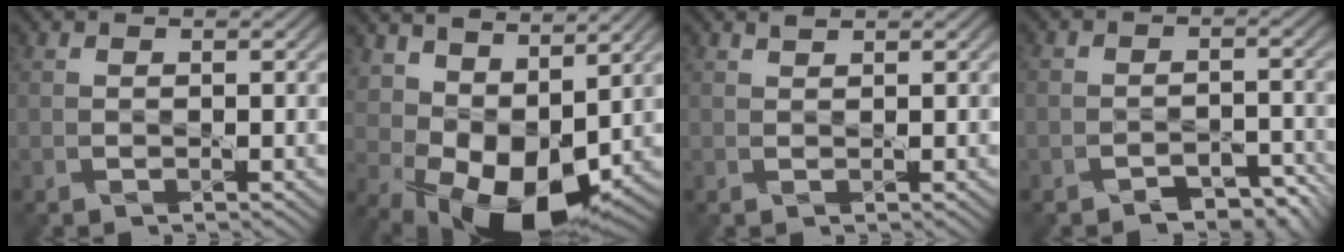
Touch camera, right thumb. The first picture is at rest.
{"total": 11.9, "force": [3.1, 7.3, 8.8], "torque": [-0.168, -0.014, 0.068]}
{"total": 0.8, "force": [0.8, -0.1, 0.1], "torque": [-0.005, 0.002, 0.017]}
{"total": 4.4, "force": [-3.6, 2.0, 1.6], "torque": [-0.017, -0.001, -0.057]}